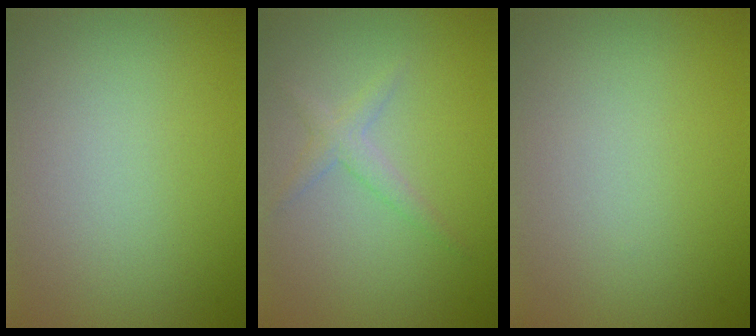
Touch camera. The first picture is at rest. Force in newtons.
{"total": 1.6, "press": 1.6, "slide": 0.1}
{"total": 0.0}